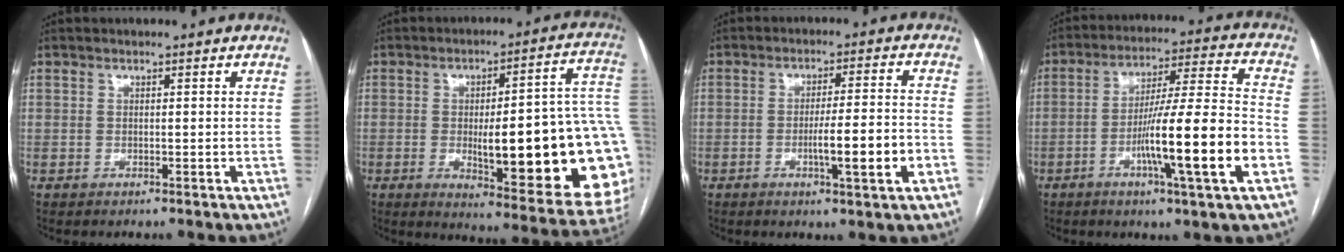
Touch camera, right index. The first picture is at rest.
{"total": 26.1, "force": [-3.3, 4.6, 25.5], "torque": [-0.246, 0.007, -0.033]}
{"total": 8.0, "force": [-2.6, -0.1, 7.6], "torque": [-0.121, -0.002, -0.039]}
{"total": 16.1, "force": [-5.2, -0.5, 15.2], "torque": [-0.260, -0.003, -0.084]}